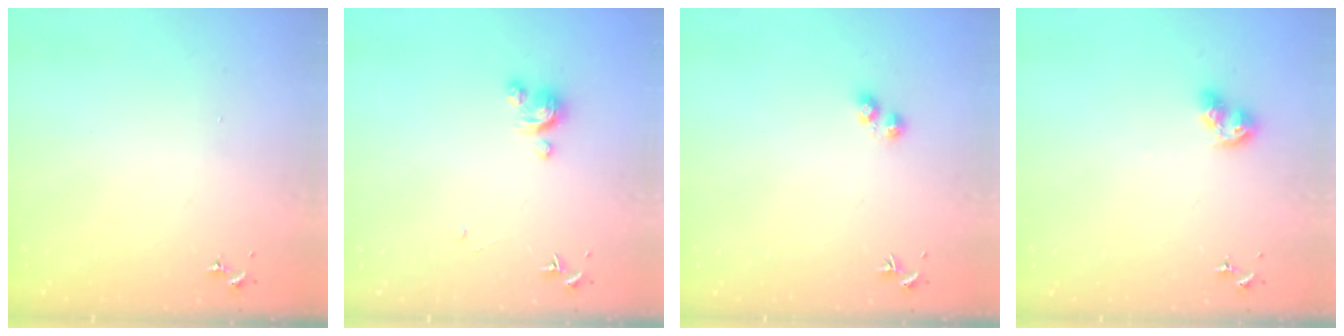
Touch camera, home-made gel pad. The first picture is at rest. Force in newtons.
{"total": 3.8, "press": 3.8, "slide": 0.3}
{"total": 2.8, "press": 2.8, "slide": 0.5}
{"total": 8.7, "press": 8.6, "slide": 0.9}